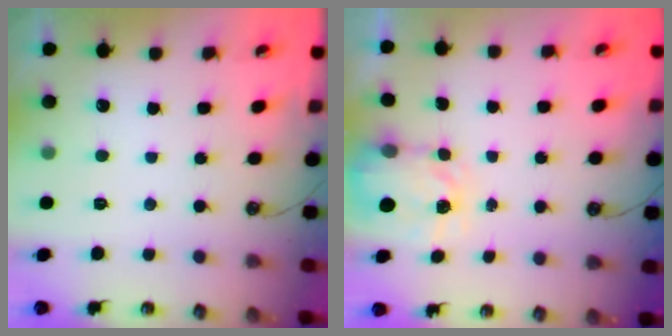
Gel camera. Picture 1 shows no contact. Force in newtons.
{"total": 3.5, "press": 3.5, "slide": 0.6}